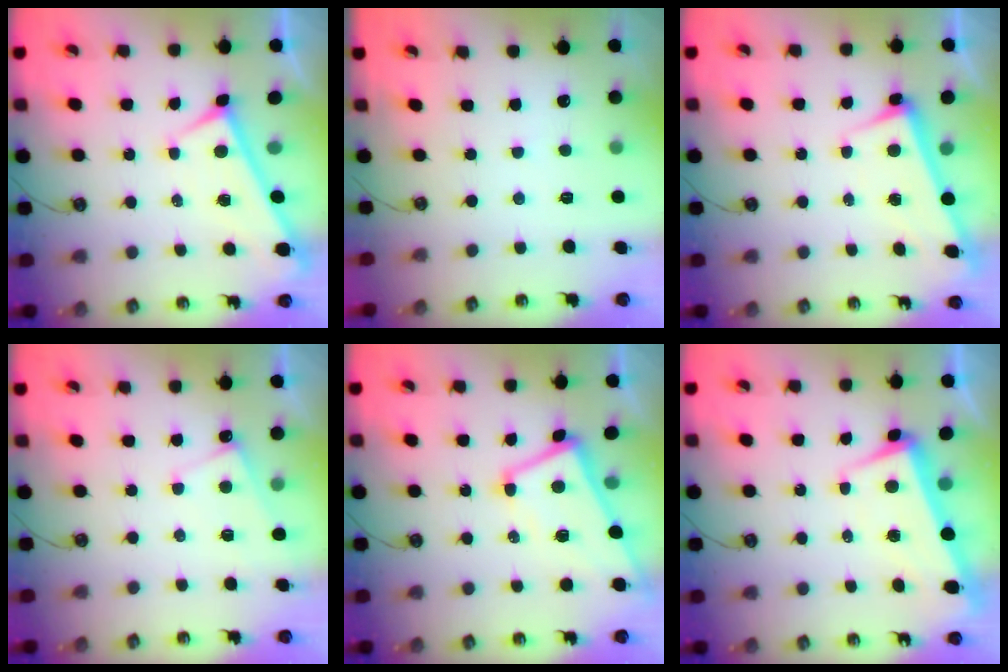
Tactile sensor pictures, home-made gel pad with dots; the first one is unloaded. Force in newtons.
{"total": 7.5, "press": 7.5, "slide": 0.3}
{"total": 2.6, "press": 2.5, "slide": 0.7}
{"total": 4.4, "press": 4.4, "slide": 0.4}
{"total": 1.1, "press": 0.7, "slide": 0.9}
{"total": 2.1, "press": 0.6, "slide": 2.0}